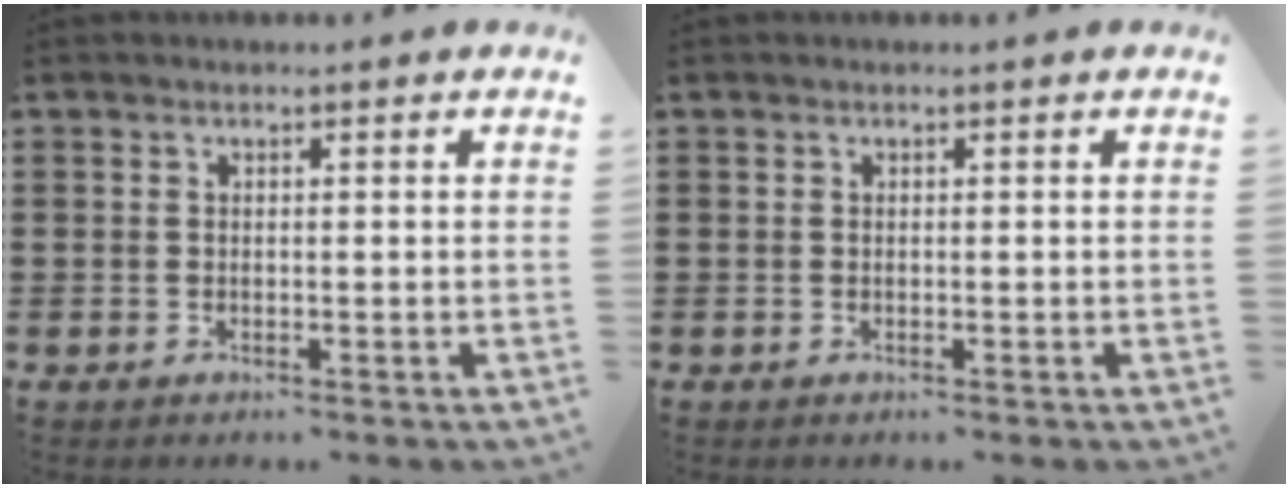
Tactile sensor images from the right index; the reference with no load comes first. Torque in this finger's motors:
{"motor_torque": [0.00, 0.00, 0.00, 0.00]}